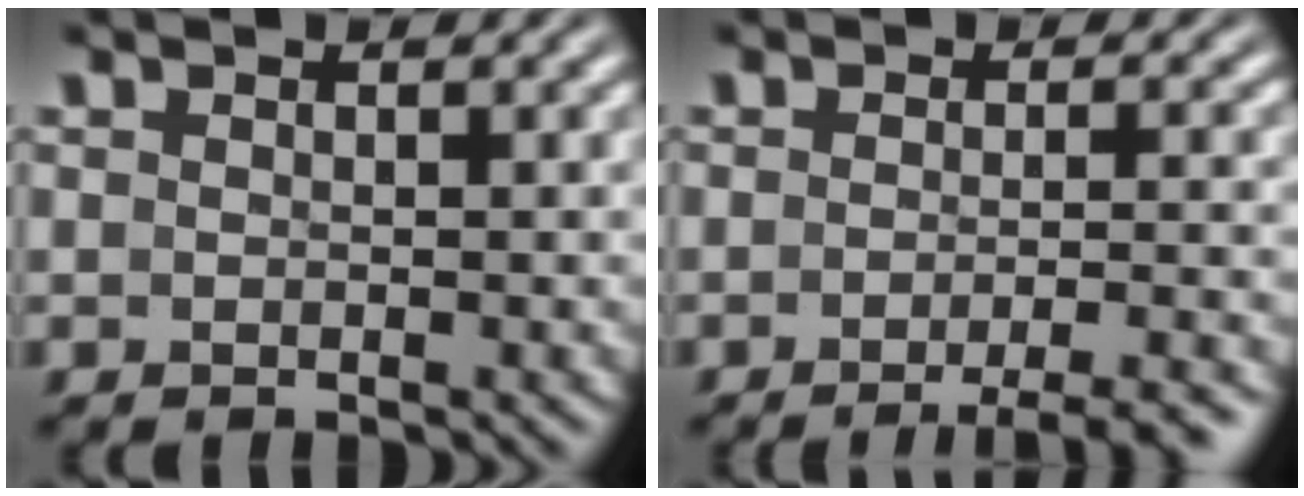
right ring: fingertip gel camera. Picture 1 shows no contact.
{"total": 4.6, "force": [-3.8, 0.3, 2.6], "torque": [-0.028, -0.001, -0.059]}